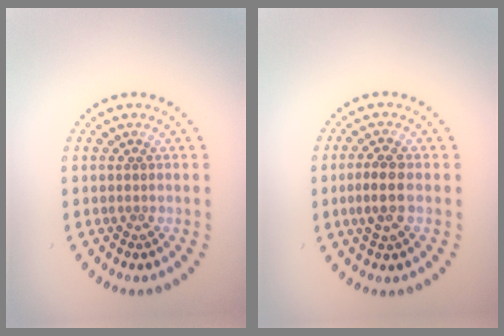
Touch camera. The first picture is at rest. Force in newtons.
{"total": 2.7, "press": 2.6, "slide": 0.6}